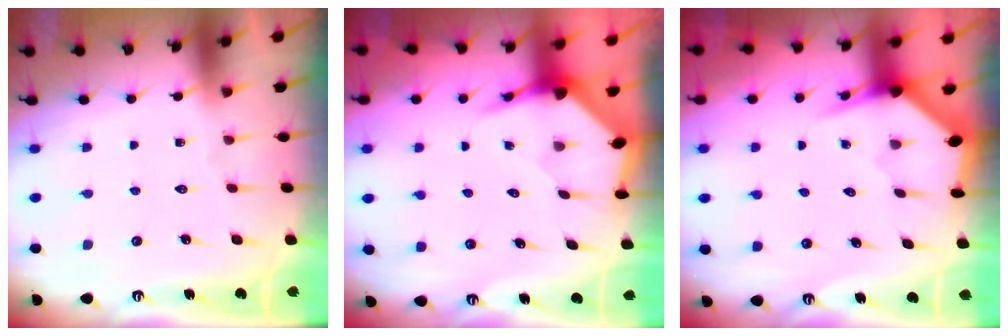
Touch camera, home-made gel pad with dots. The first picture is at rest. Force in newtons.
{"total": 3.7, "press": 3.6, "slide": 0.4}
{"total": 4.7, "press": 4.6, "slide": 0.5}